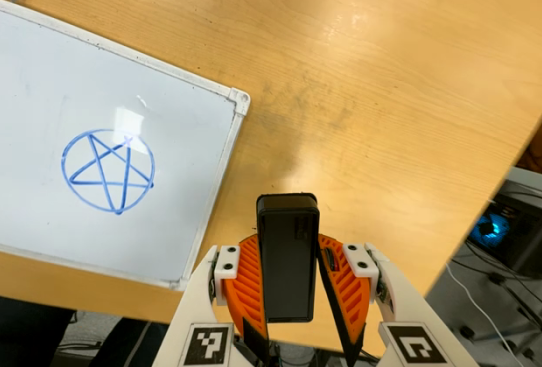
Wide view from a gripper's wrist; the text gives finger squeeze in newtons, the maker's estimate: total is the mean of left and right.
{"total": 5.0, "left": 4.4, "right": 5.5}